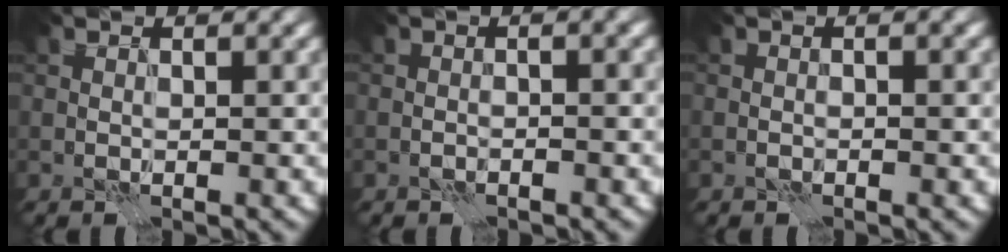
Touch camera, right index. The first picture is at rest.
{"total": 2.4, "force": [0.2, 1.0, 2.2], "torque": [-0.009, 0.005, -0.013]}
{"total": 1.0, "force": [-0.1, 0.2, 1.0], "torque": [-0.008, 0.002, -0.001]}